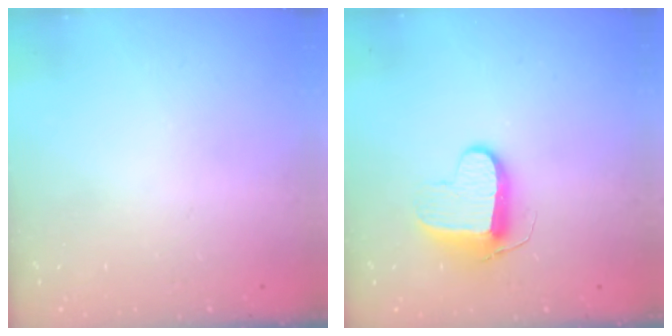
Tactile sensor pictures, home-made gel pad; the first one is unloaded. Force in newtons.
{"total": 9.2, "press": 9.2, "slide": 0.3}